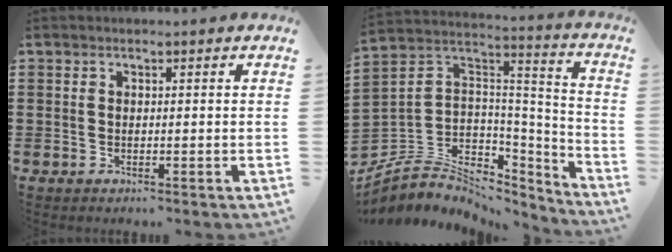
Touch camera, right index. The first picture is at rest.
{"total": 5.6, "force": [-2.4, 4.9, 1.1], "torque": [-0.054, -0.021, -0.045]}